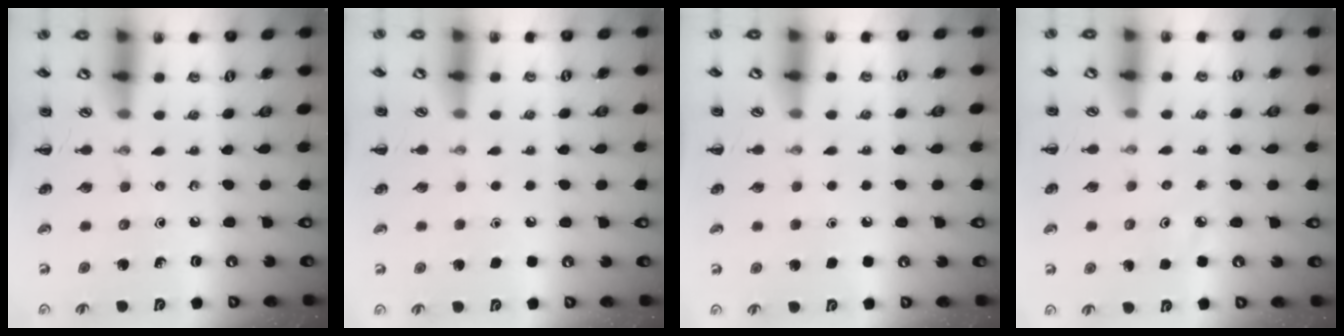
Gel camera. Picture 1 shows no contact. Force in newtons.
{"total": 1.7, "press": 1.7, "slide": 0.1}
{"total": 1.7, "press": 1.7, "slide": 0.1}
{"total": 4.3, "press": 4.1, "slide": 1.3}